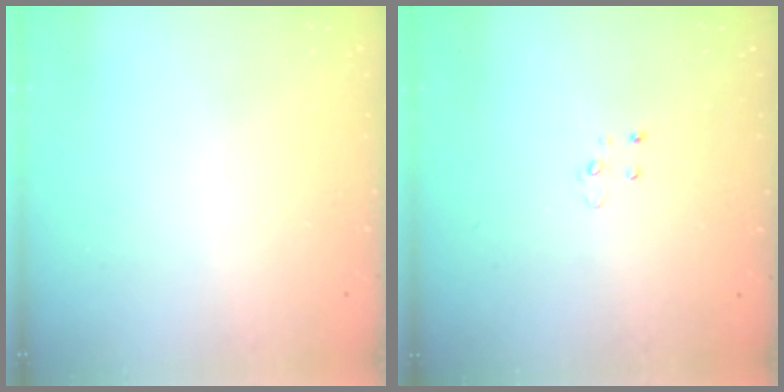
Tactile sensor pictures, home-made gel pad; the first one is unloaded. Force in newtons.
{"total": 2.6, "press": 2.6, "slide": 0.2}